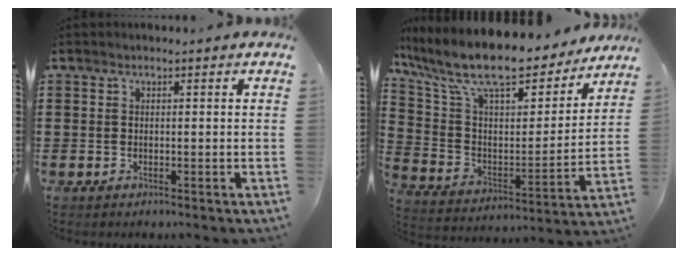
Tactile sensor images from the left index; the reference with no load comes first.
{"total": 12.7, "force": [10.3, 2.7, 6.8], "torque": [-0.165, -0.068, 0.177]}